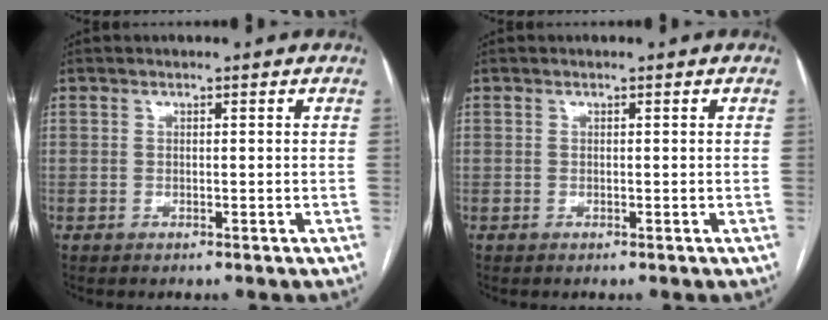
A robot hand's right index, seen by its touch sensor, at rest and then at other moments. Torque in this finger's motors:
{"motor_torque": [0.16, 0.16, 0.01, 0.00]}